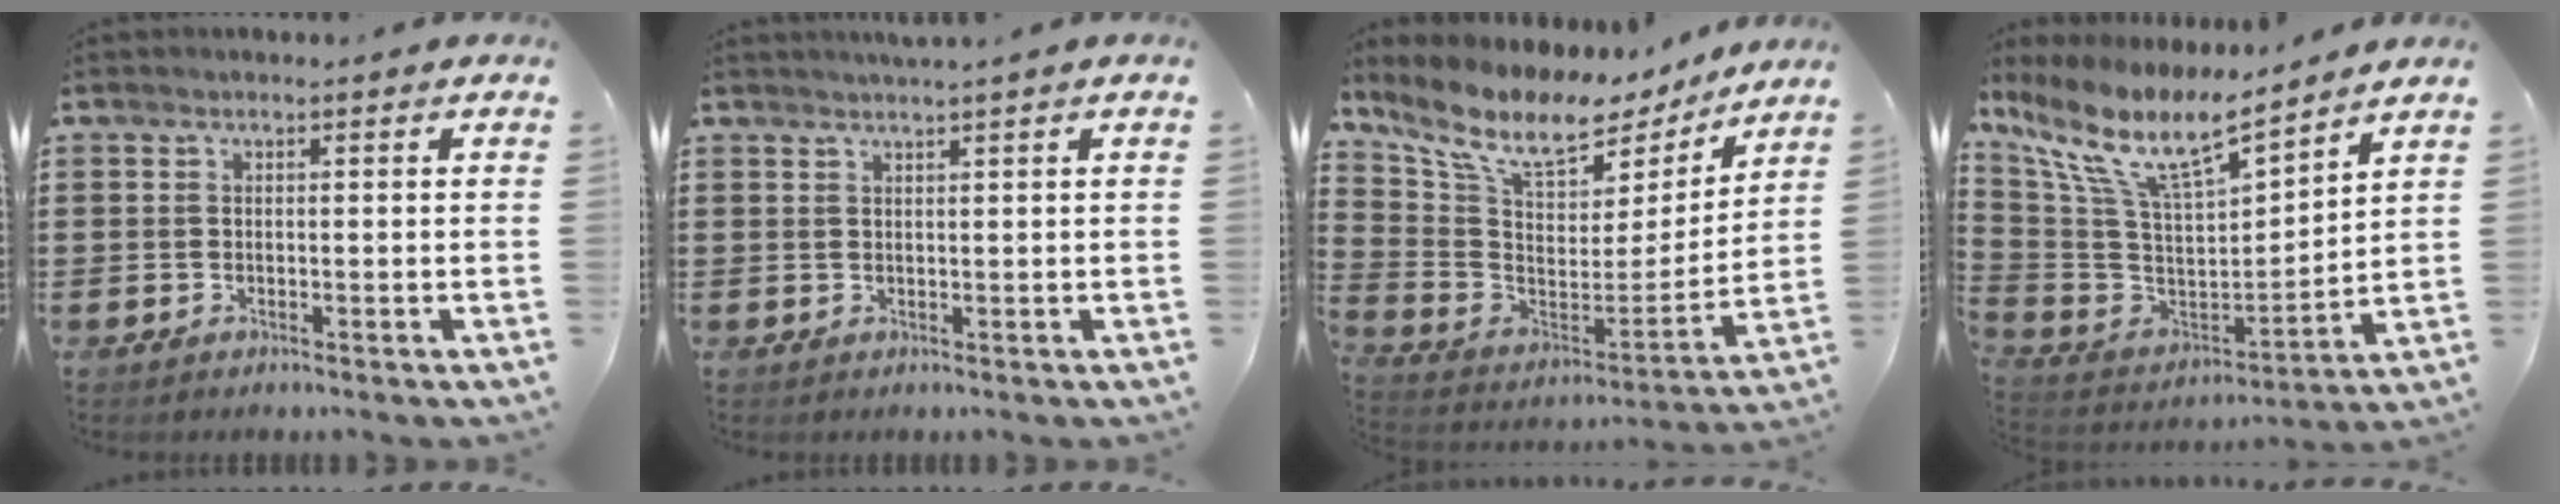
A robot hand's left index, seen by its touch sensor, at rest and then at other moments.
{"total": 1.3, "force": [1.1, -0.4, 0.5], "torque": [-0.009, -0.002, 0.022]}
{"total": 10.7, "force": [8.1, 4.1, 5.7], "torque": [-0.137, -0.058, 0.139]}
{"total": 12.1, "force": [8.6, 2.9, 8.0], "torque": [-0.186, -0.055, 0.150]}